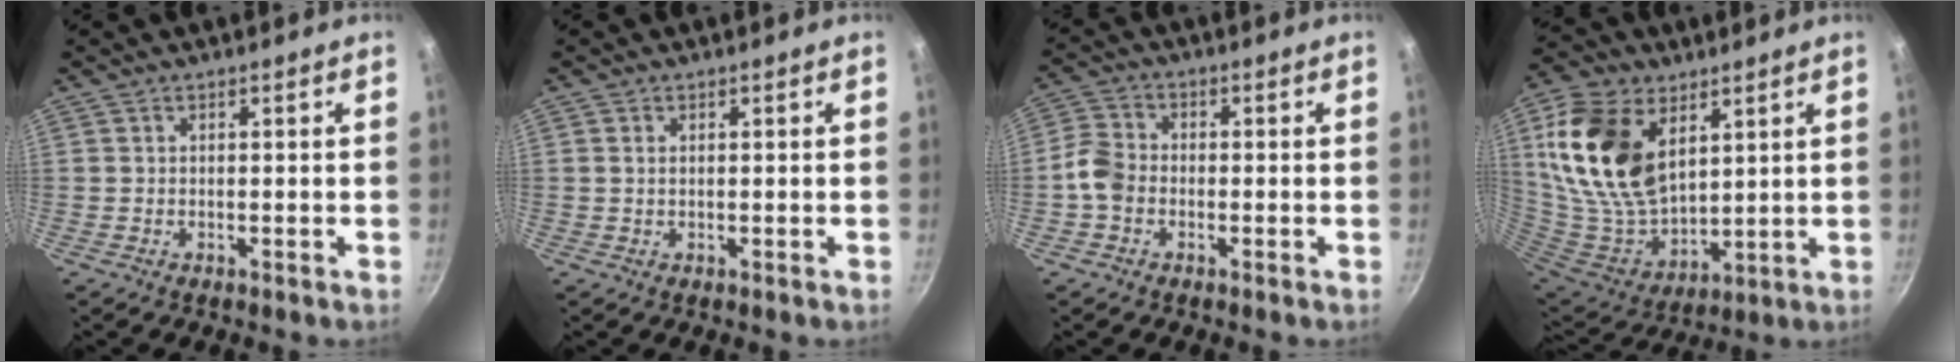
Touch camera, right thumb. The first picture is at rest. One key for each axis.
{"total": 0.9, "fx": 0.3, "fy": 0.6, "fz": 0.7, "tx": -0.012, "ty": 0.002, "tz": 0.004}
{"total": 5.1, "fx": -1.5, "fy": 4.0, "fz": 2.7, "tx": -0.049, "ty": 0.017, "tz": -0.045}
{"total": 21.5, "fx": 7.8, "fy": 13.5, "fz": 14.9, "tx": -0.271, "ty": -0.038, "tz": 0.161}